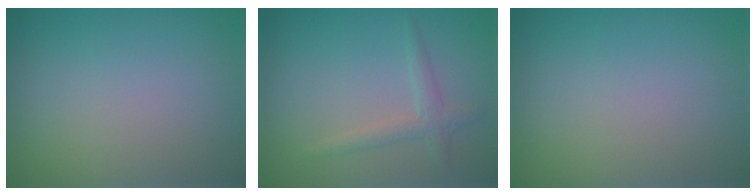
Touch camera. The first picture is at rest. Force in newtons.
{"total": 1.7, "press": 1.7, "slide": 0.0}
{"total": 0.0}